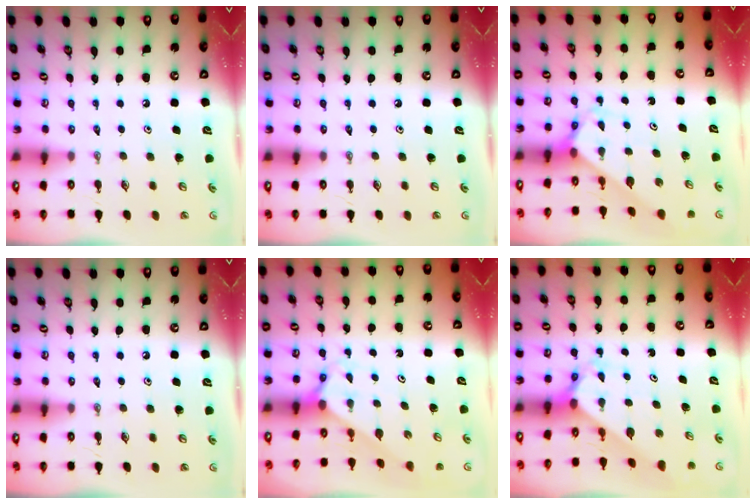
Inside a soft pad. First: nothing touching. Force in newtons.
{"total": 0.0}
{"total": 2.9, "press": 2.9, "slide": 0.1}
{"total": 0.0}
{"total": 2.5, "press": 2.5, "slide": 0.2}
{"total": 2.3, "press": 2.3, "slide": 0.2}